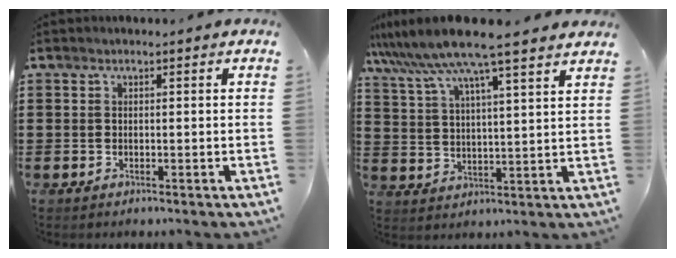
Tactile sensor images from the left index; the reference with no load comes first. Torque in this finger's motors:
{"motor_torque": [2.14, 0.00, 0.83, 0.21]}